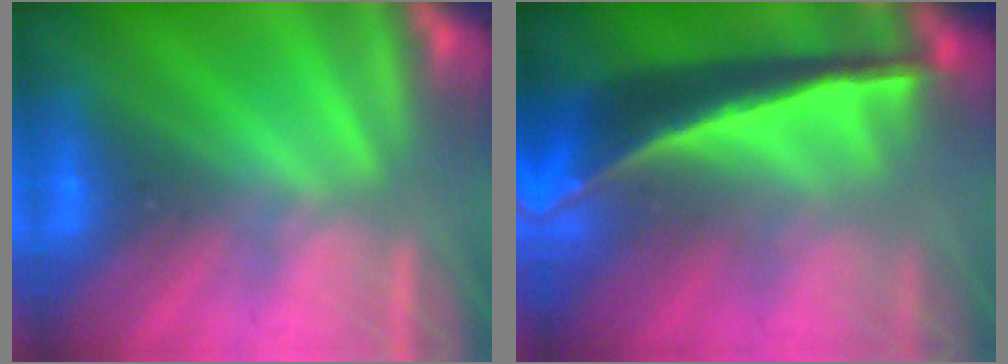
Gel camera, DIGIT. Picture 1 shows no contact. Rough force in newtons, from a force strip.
{"total": 10.8}